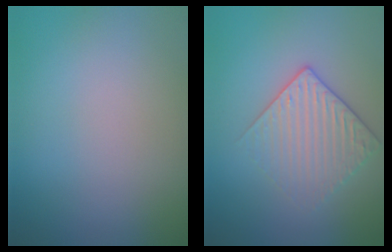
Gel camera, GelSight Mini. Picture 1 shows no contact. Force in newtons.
{"total": 3.1, "press": 2.8, "slide": 1.4}